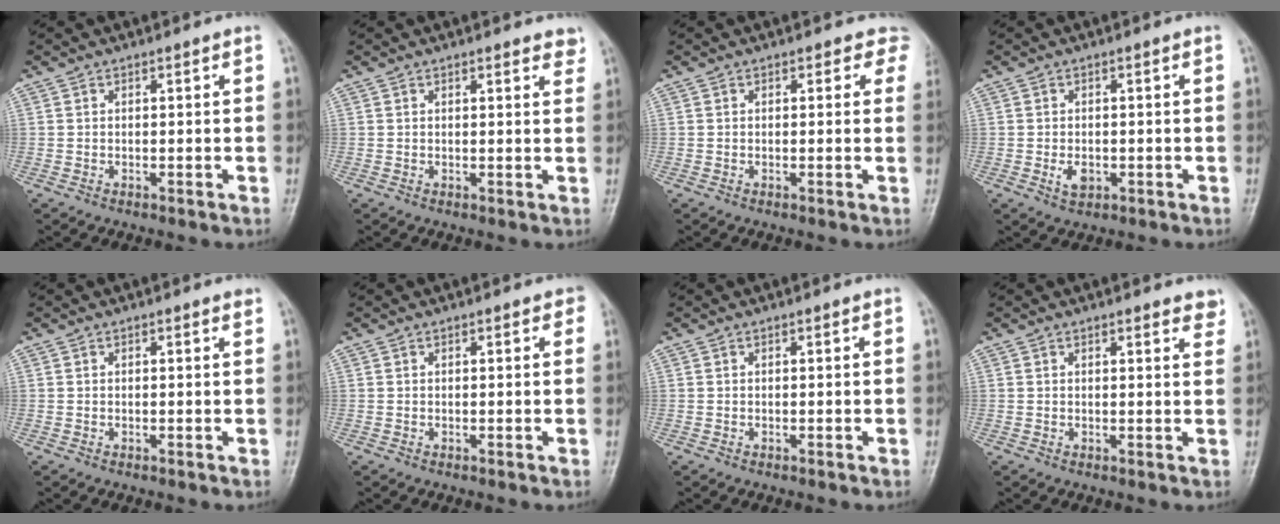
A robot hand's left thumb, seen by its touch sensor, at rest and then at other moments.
{"total": 3.0, "force": [2.4, 0.9, 1.6], "torque": [-0.004, -0.005, 0.023]}
{"total": 2.8, "force": [1.8, 2.0, 1.1], "torque": [0.021, -0.004, 0.002]}
{"total": 2.7, "force": [-0.8, 1.8, 1.8], "torque": [-0.030, 0.004, -0.011]}
{"total": 0.5, "force": [0.3, 0.0, 0.4], "torque": [-0.007, -0.001, 0.002]}
{"total": 1.4, "force": [0.6, 0.6, 1.1], "torque": [-0.006, 0.002, 0.003]}
{"total": 0.0}
{"total": 3.3, "force": [2.6, 0.9, 1.8], "torque": [-0.007, -0.007, 0.027]}